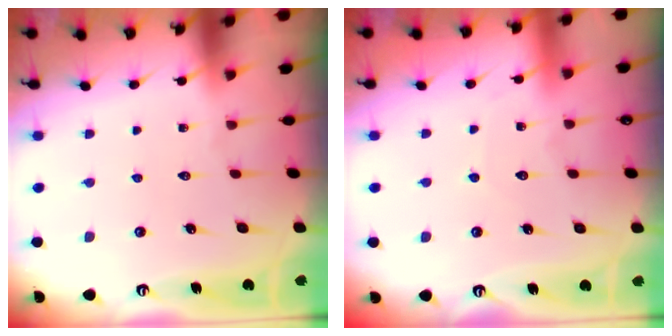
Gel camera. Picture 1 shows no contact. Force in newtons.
{"total": 2.9, "press": 2.9, "slide": 0.3}